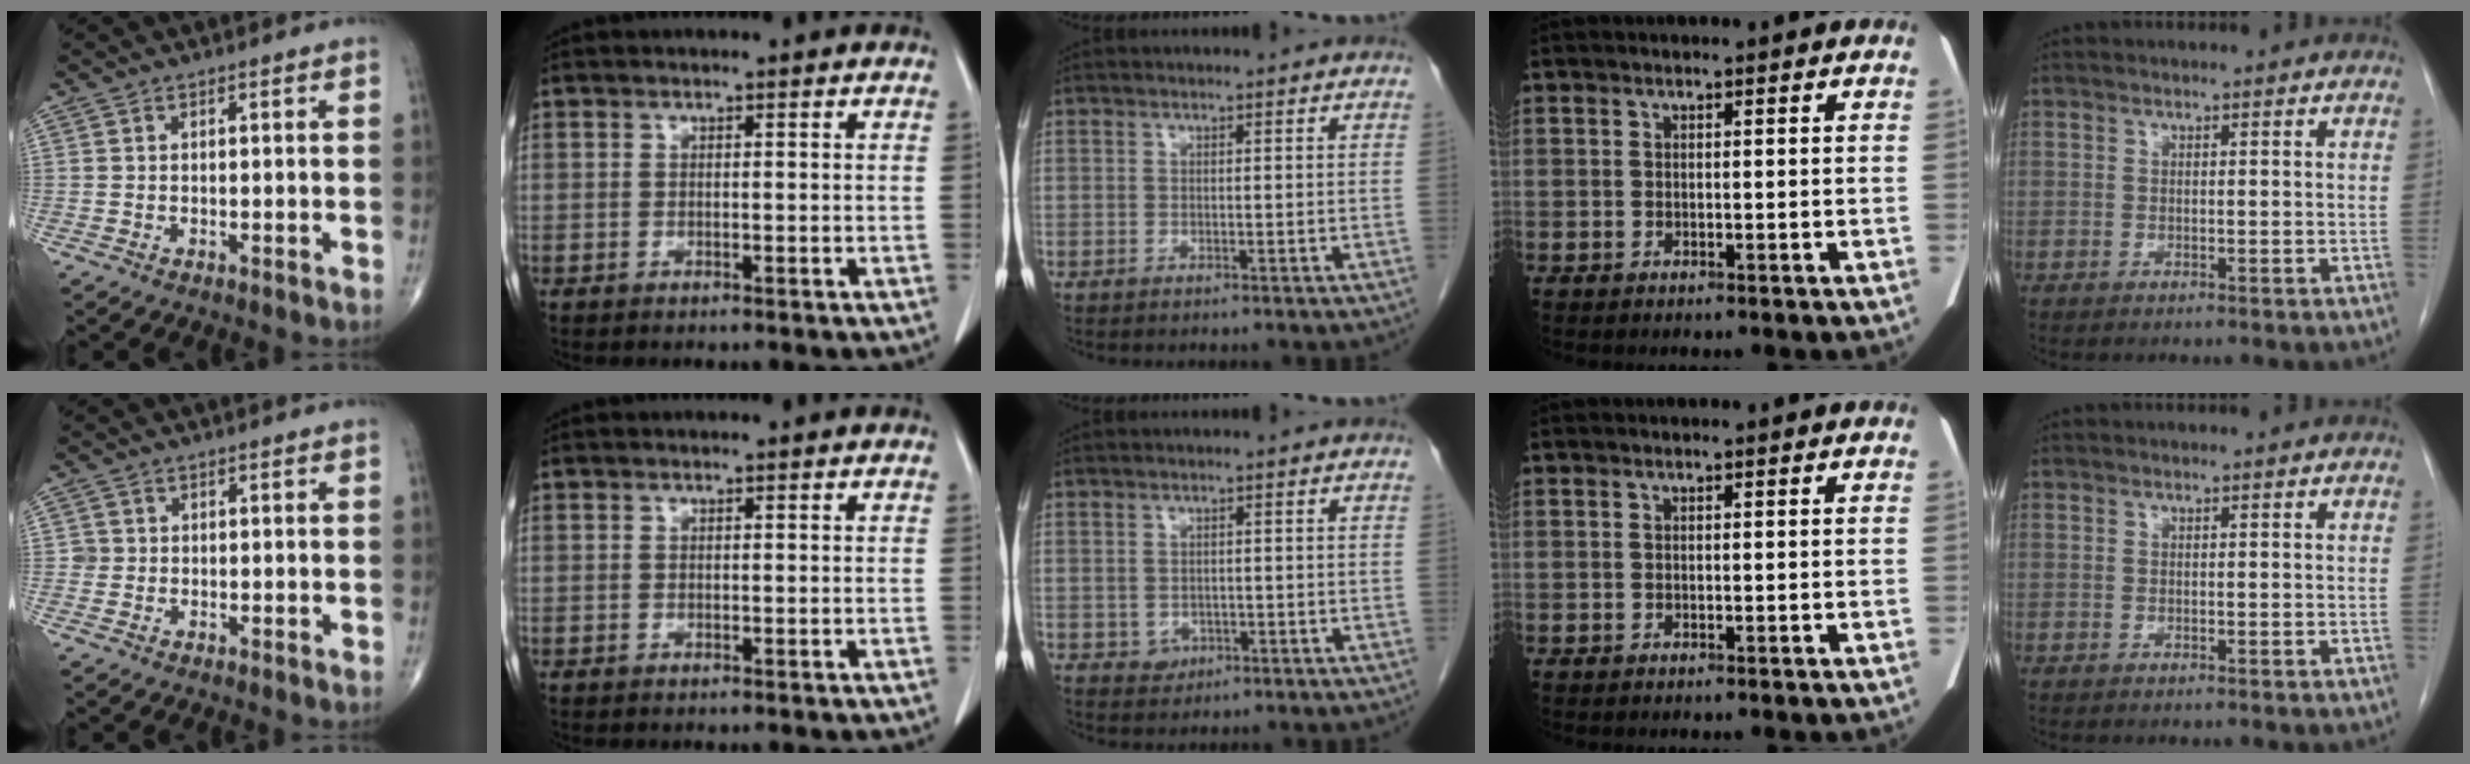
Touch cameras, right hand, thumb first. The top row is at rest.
{"thumb": {"total": 1.3, "force": [-0.1, 1.3, 0.0], "torque": [0.010, 0.006, -0.004]}, "middle": {"total": 1.8, "force": [-0.6, 1.6, 0.6], "torque": [-0.007, 0.004, -0.003]}}